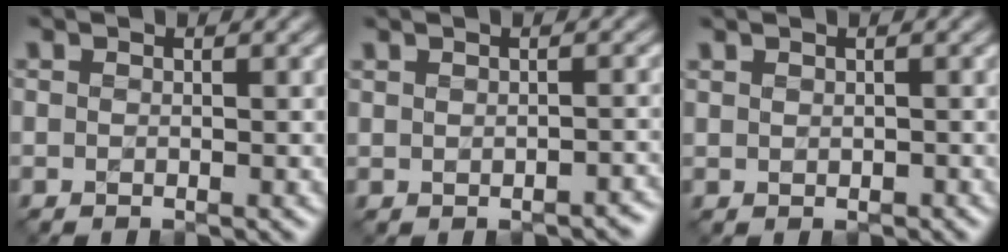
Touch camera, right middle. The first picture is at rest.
{"total": 0.7, "force": [-0.5, 0.5, 0.2], "torque": [-0.006, -0.006, 0.002]}
{"total": 0.0}